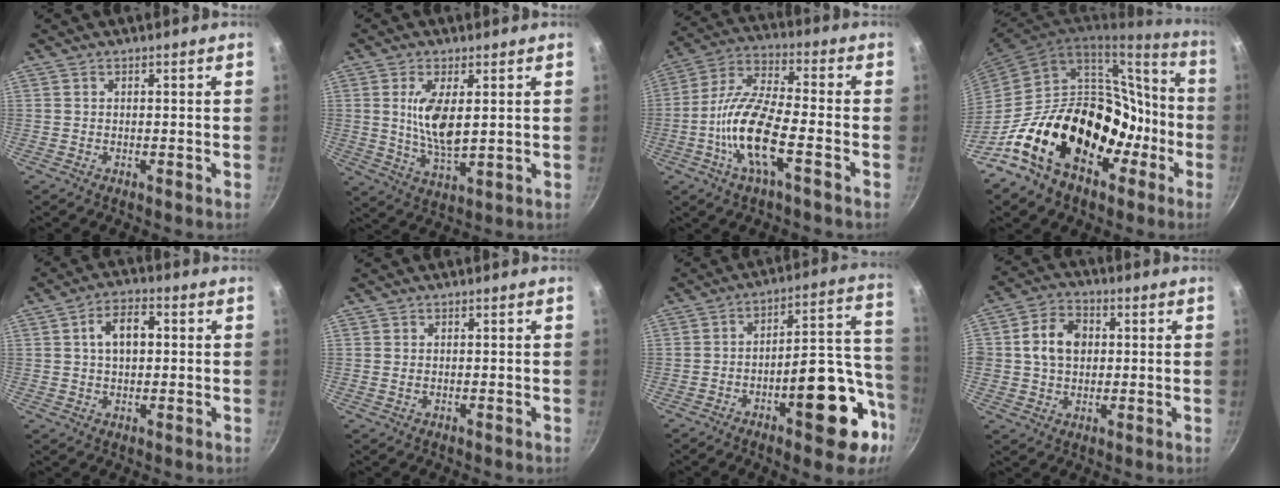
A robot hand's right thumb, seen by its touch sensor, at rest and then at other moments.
{"total": 9.2, "force": [1.7, 3.7, 8.3], "torque": [-0.153, -0.018, 0.039]}
{"total": 14.1, "force": [-4.5, 4.4, 12.6], "torque": [-0.249, 0.032, -0.103]}
{"total": 27.8, "force": [-10.2, 18.3, 18.3], "torque": [-0.279, 0.080, -0.154]}
{"total": 7.0, "force": [1.1, 4.2, 5.5], "torque": [-0.073, 0.016, 0.013]}
{"total": 0.0}
{"total": 18.8, "force": [-7.3, 7.8, 15.5], "torque": [-0.167, 0.056, -0.098]}
{"total": 8.7, "force": [1.2, 6.9, 5.2], "torque": [-0.068, 0.011, 0.012]}